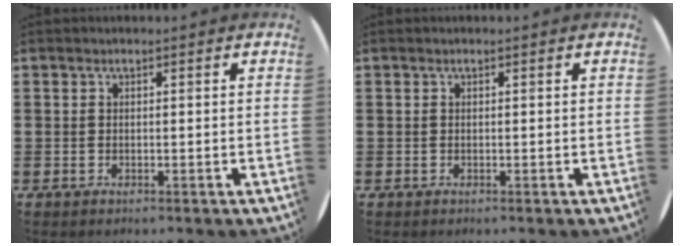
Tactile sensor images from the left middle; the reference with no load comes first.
{"total": 0.0}